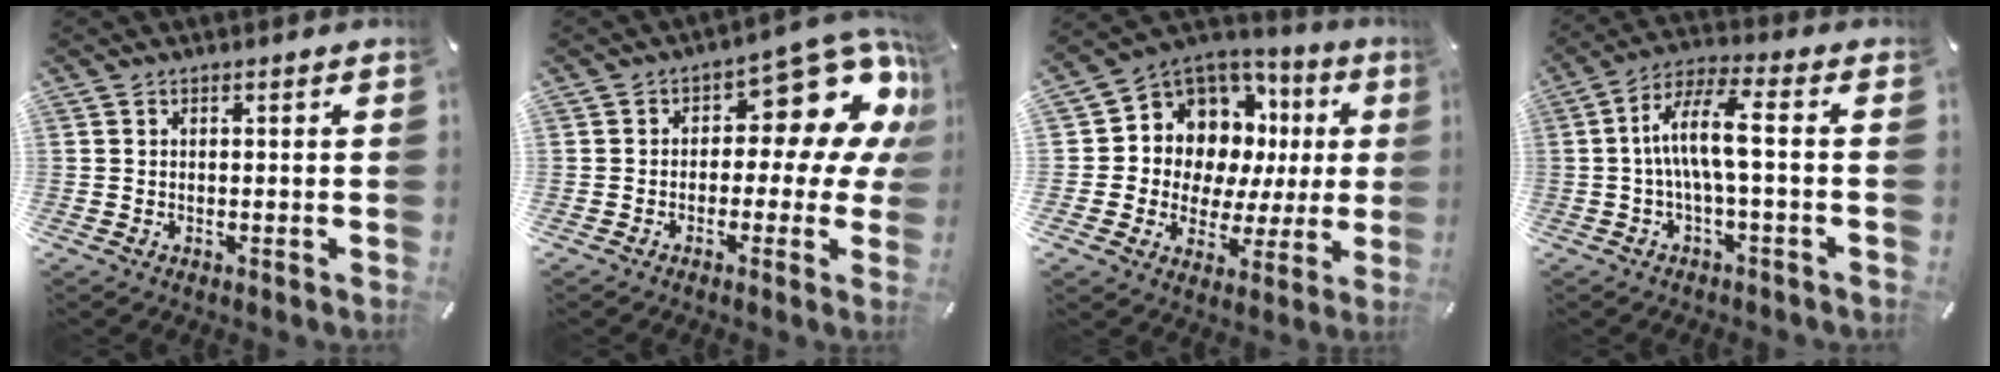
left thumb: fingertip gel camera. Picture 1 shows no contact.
{"total": 13.4, "force": [6.4, 6.7, 9.7], "torque": [-0.115, -0.059, 0.101]}
{"total": 10.0, "force": [4.7, 8.5, 2.3], "torque": [-0.053, -0.066, 0.096]}
{"total": 10.8, "force": [-0.4, 2.5, 10.5], "torque": [-0.211, -0.001, -0.014]}